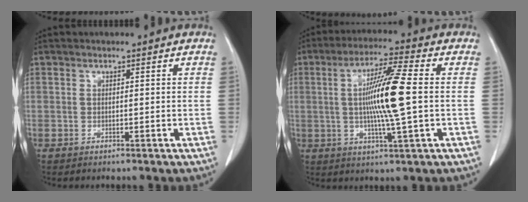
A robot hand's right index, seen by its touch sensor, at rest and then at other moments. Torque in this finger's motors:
{"motor_torque": [0.71, -0.06, 0.41, 0.15]}